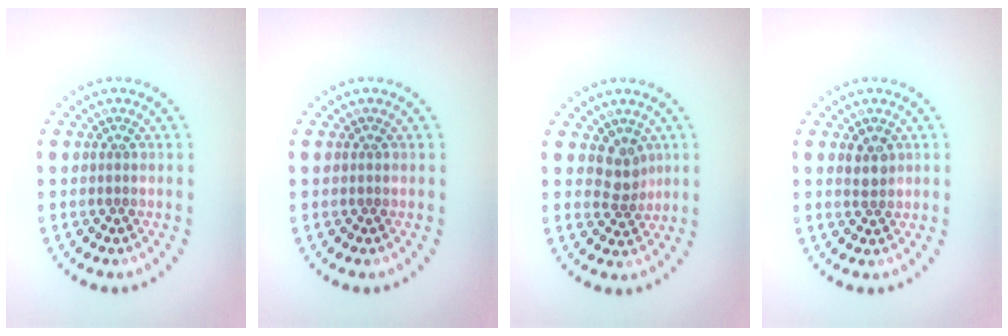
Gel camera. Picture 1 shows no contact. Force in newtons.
{"total": 0.0}
{"total": 2.3, "press": 1.8, "slide": 1.5}
{"total": 1.7, "press": 1.4, "slide": 0.8}